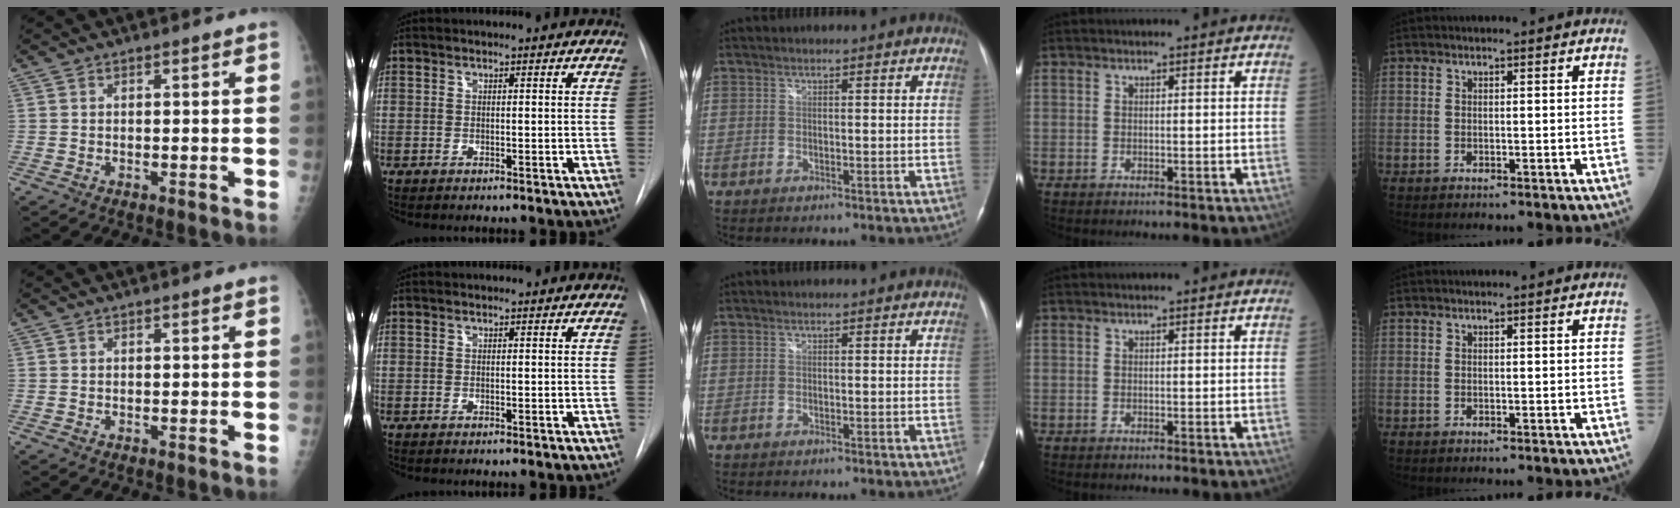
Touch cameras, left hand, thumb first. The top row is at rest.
{}